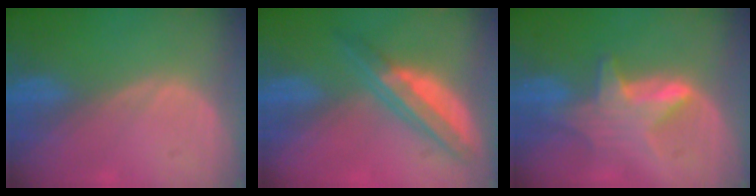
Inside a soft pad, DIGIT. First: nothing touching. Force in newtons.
{"total": 6.8, "press": 5.6, "slide": 3.8}
{"total": 6.5, "press": 6.4, "slide": 1.4}